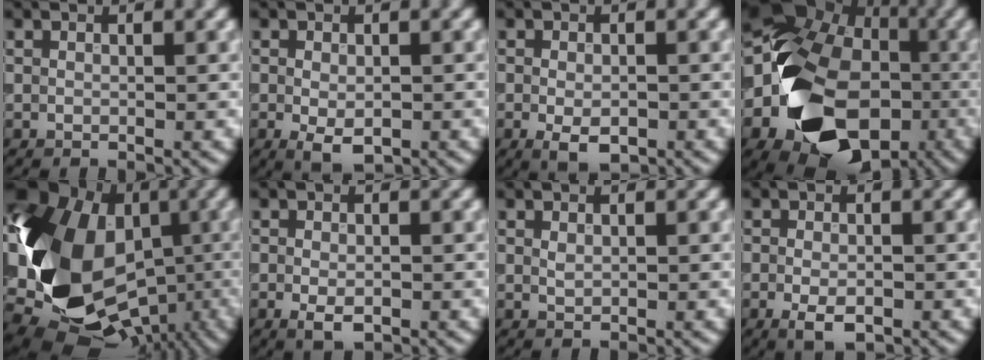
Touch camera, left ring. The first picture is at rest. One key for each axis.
{"total": 3.0, "fx": -0.9, "fy": 1.7, "fz": 2.4, "tx": -0.039, "ty": -0.010, "tz": -0.012}
{"total": 3.0, "fx": -1.1, "fy": 1.6, "fz": 2.4, "tx": -0.040, "ty": -0.007, "tz": -0.016}
{"total": 16.6, "fx": -4.7, "fy": 12.3, "fz": 10.1, "tx": -0.196, "ty": -0.032, "tz": -0.071}
{"total": 15.9, "fx": -1.0, "fy": 12.7, "fz": 9.4, "tx": -0.172, "ty": -0.019, "tz": -0.021}
{"total": 2.1, "fx": -0.7, "fy": 1.1, "fz": 1.7, "tx": -0.029, "ty": -0.005, "tz": -0.010}
{"total": 0.7, "fx": 0.2, "fy": 0.4, "fz": 0.5, "tx": -0.012, "ty": 0.000, "tz": 0.006}
{"total": 2.7, "fx": -1.0, "fy": 1.3, "fz": 2.1, "tx": -0.039, "ty": -0.007, "tz": -0.018}